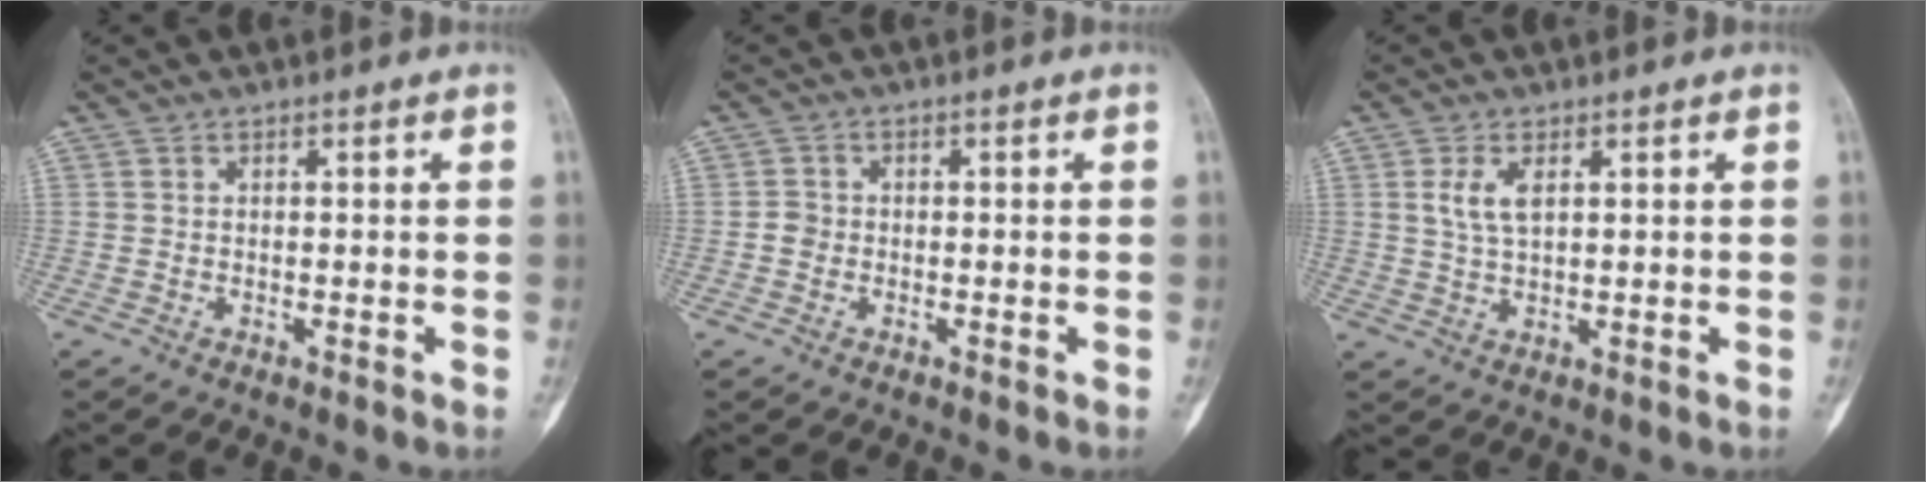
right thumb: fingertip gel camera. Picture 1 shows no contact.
{"total": 1.9, "force": [-0.4, 1.8, 0.7], "torque": [-0.002, 0.007, -0.011]}
{"total": 4.3, "force": [1.5, 2.0, 3.5], "torque": [-0.070, -0.002, 0.033]}